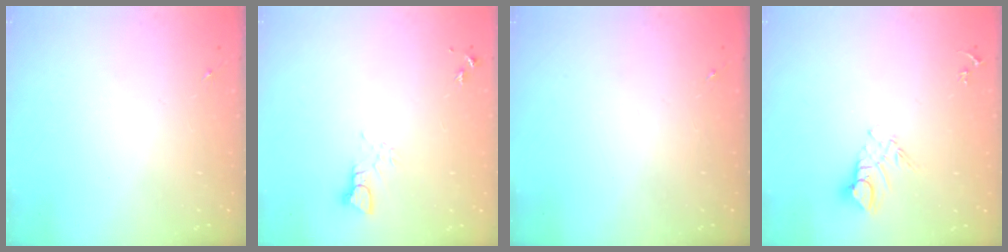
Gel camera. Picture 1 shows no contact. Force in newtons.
{"total": 3.4, "press": 3.4, "slide": 0.3}
{"total": 0.0}
{"total": 7.9, "press": 7.8, "slide": 0.8}